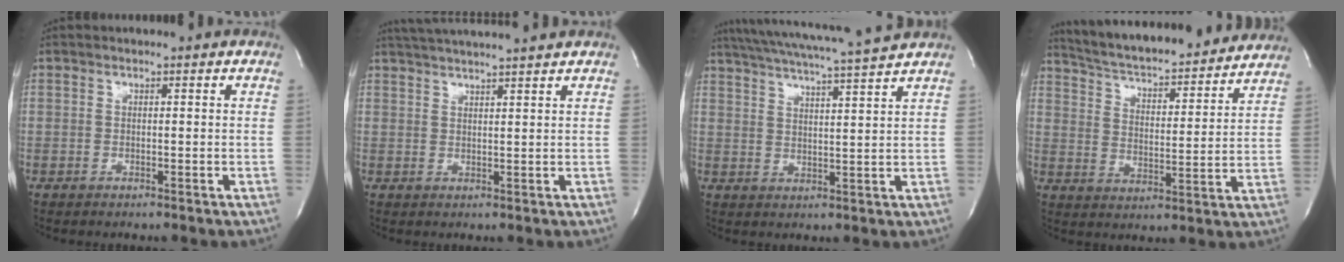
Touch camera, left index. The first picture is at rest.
{"total": 10.8, "force": [9.9, -0.7, 4.4], "torque": [-0.078, 0.020, 0.142]}
{"total": 14.2, "force": [12.8, -1.1, 6.1], "torque": [-0.118, -0.005, 0.184]}
{"total": 22.5, "force": [20.7, 3.6, 7.9], "torque": [-0.130, -0.005, 0.290]}